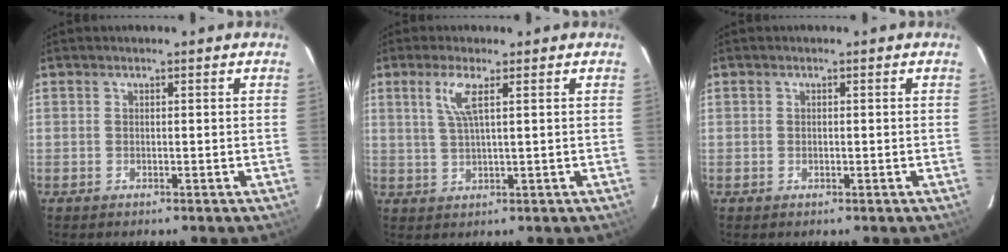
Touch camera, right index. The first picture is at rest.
{"total": 4.3, "force": [1.8, 0.1, 3.9], "torque": [-0.081, 0.000, 0.040]}
{"total": 0.5, "force": [0.0, 0.5, 0.0], "torque": [0.001, -0.001, 0.001]}